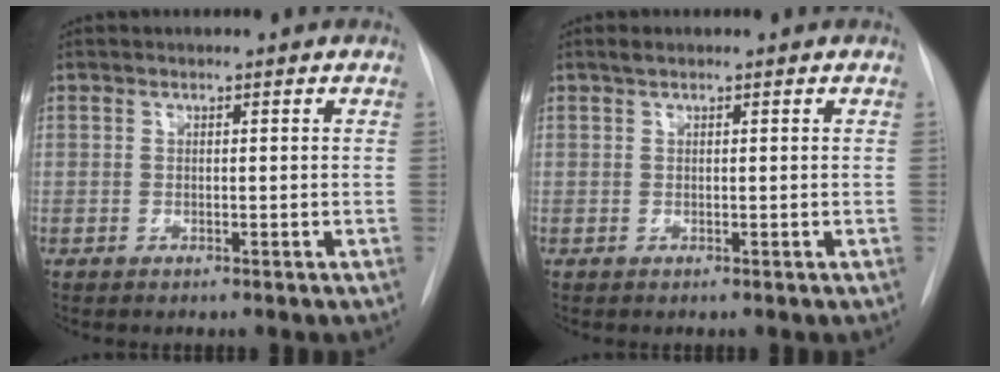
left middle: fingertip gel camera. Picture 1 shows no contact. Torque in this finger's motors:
{"motor_torque": [0.18, -0.14, -0.01, 0.00]}